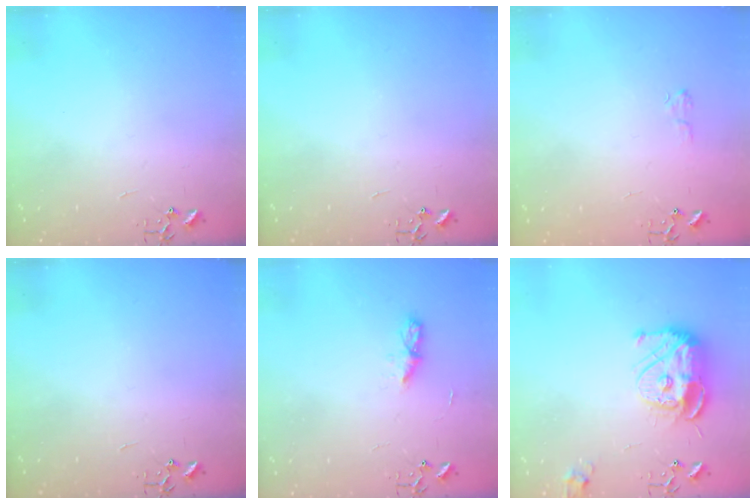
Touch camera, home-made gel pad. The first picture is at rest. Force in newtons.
{"total": 0.0}
{"total": 5.4, "press": 5.4, "slide": 0.6}
{"total": 0.0}
{"total": 5.1, "press": 5.0, "slide": 0.6}
{"total": 13.5, "press": 13.4, "slide": 1.2}